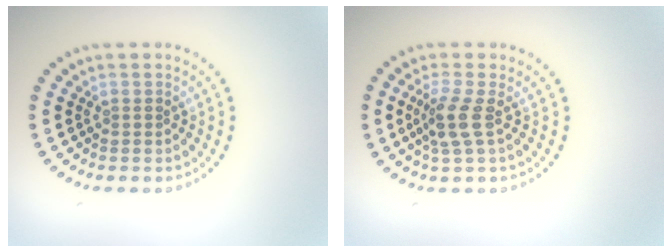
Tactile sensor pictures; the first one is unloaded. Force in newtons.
{"total": 2.5, "press": 1.9, "slide": 1.7}